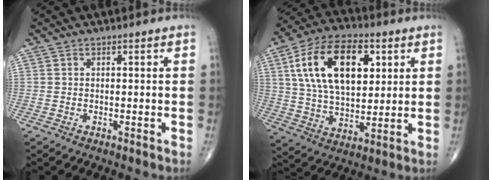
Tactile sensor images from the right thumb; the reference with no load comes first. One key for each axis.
{"total": 20.0, "fx": 6.1, "fy": 11.1, "fz": 15.4, "tx": -0.252, "ty": -0.005, "tz": 0.109}